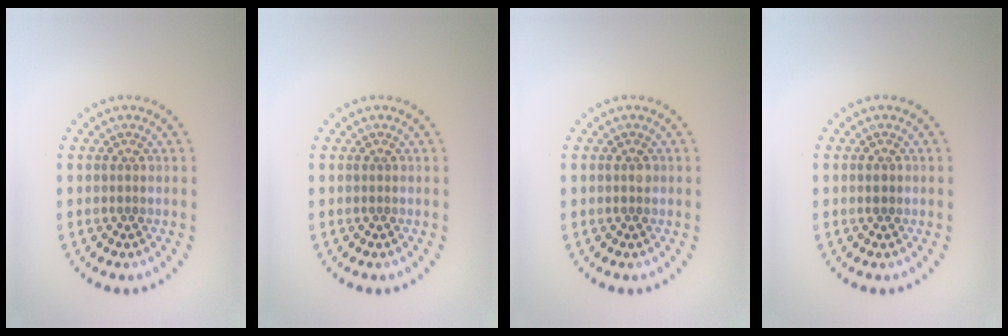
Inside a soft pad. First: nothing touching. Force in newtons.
{"total": 0.0}
{"total": 0.8, "press": 0.8, "slide": 0.0}
{"total": 0.9, "press": 0.9, "slide": 0.0}